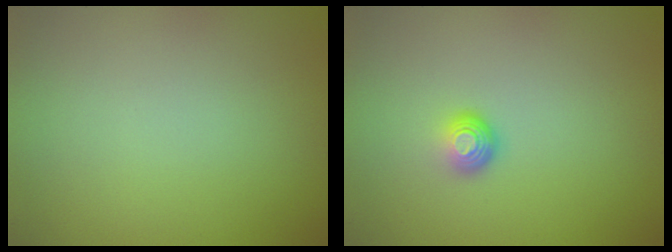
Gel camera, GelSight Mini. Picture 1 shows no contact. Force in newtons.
{"total": 1.8, "press": 1.1, "slide": 1.4}